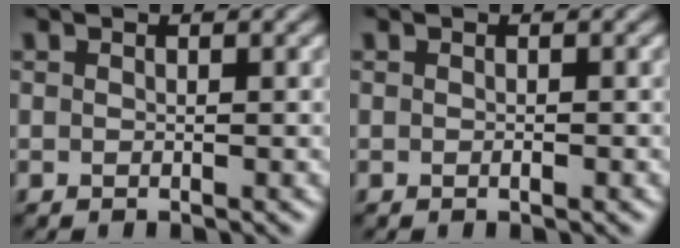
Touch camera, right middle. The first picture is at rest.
{"total": 0.5, "force": [-0.2, 0.1, 0.5], "torque": [-0.009, 0.000, -0.002]}